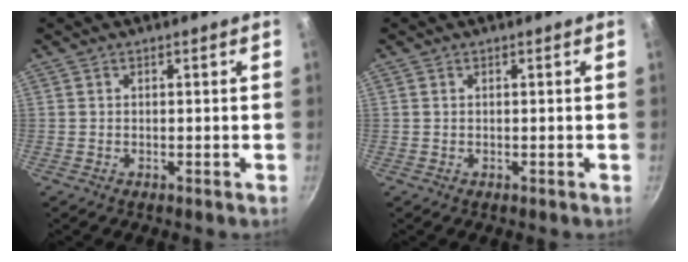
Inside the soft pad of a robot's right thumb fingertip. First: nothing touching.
{"total": 0.0}